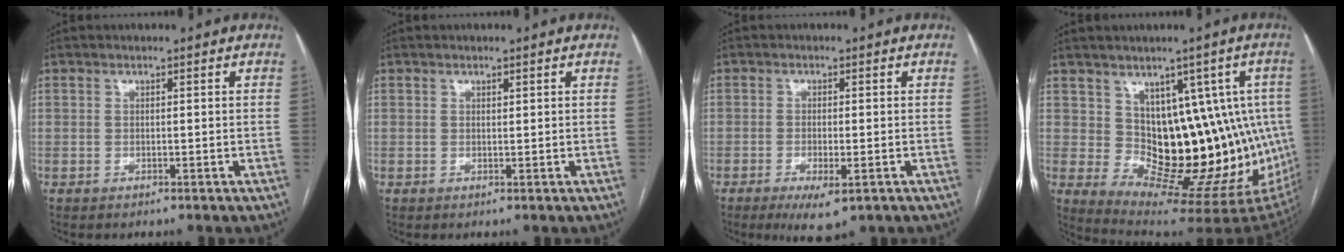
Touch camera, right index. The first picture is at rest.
{"total": 0.5, "force": [0.4, 0.2, 0.4], "torque": [-0.005, -0.002, 0.006]}
{"total": 5.0, "force": [-2.5, 1.4, 4.1], "torque": [-0.065, -0.010, -0.033]}
{"total": 14.6, "force": [1.9, 7.6, 12.3], "torque": [-0.138, 0.015, 0.048]}